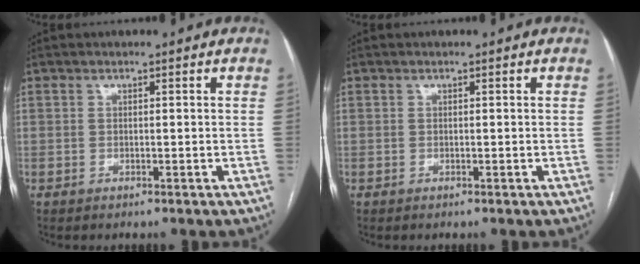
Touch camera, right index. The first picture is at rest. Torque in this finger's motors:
{"motor_torque": [0.00, 0.00, 0.00, 0.00]}